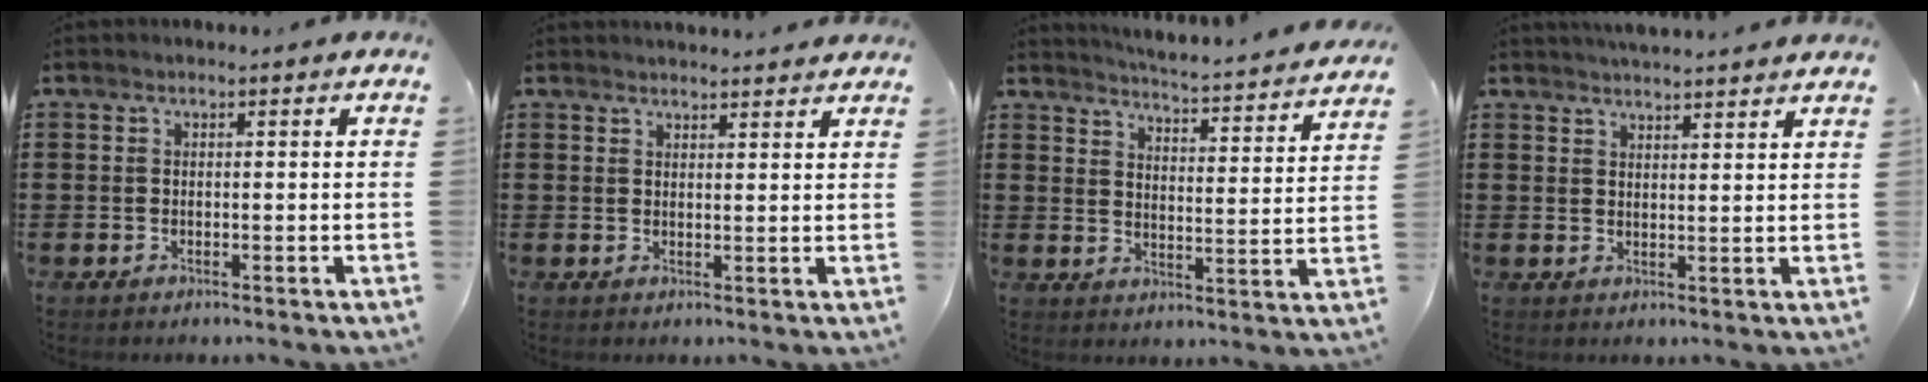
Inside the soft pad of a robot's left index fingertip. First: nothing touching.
{"total": 2.0, "force": [2.0, 0.0, 0.1], "torque": [-0.006, -0.001, 0.039]}
{"total": 4.0, "force": [3.9, -0.9, 0.6], "torque": [-0.026, -0.045, 0.058]}
{"total": 2.9, "force": [2.9, -0.4, 0.2], "torque": [-0.012, -0.010, 0.053]}